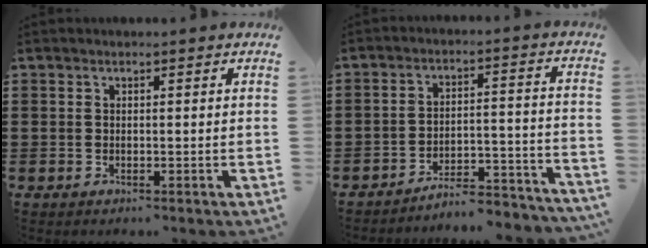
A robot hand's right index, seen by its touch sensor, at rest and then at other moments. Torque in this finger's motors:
{"motor_torque": [-1.07, 1.06, -0.83, 0.05]}